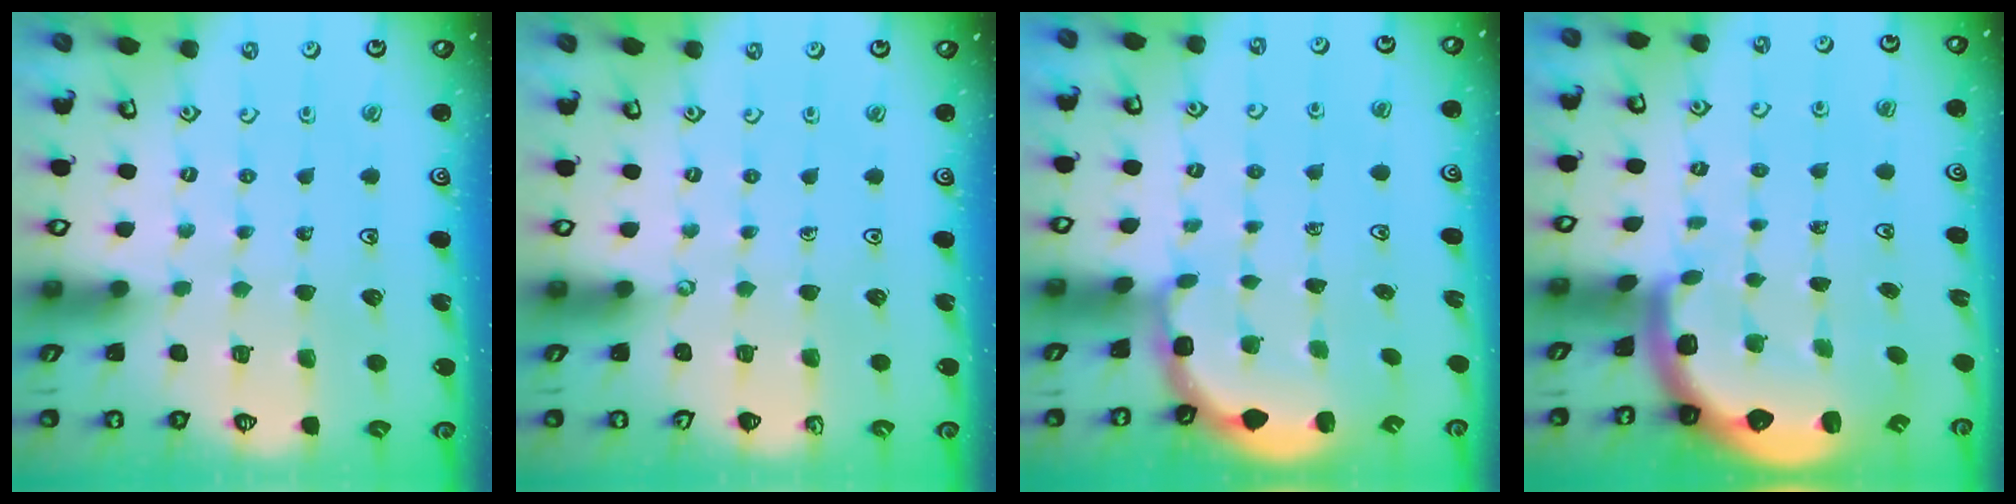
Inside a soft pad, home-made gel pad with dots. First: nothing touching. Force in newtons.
{"total": 0.0}
{"total": 2.5, "press": 1.9, "slide": 1.6}
{"total": 2.8, "press": 2.5, "slide": 1.4}